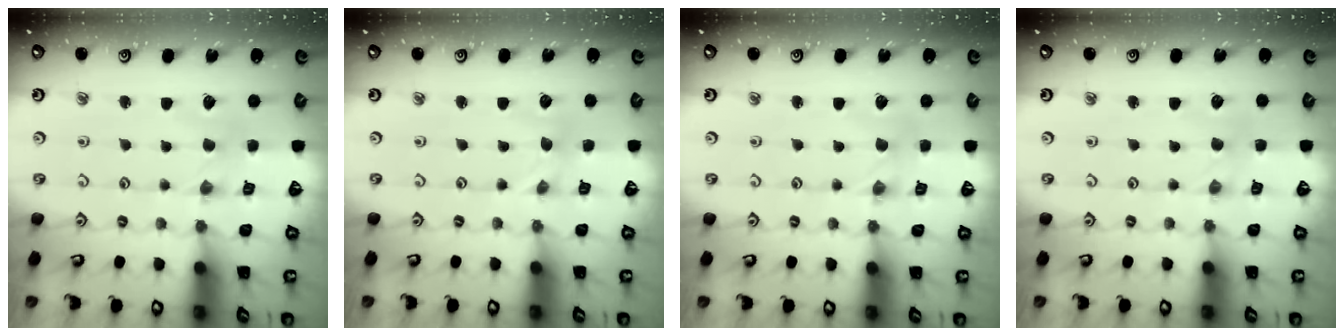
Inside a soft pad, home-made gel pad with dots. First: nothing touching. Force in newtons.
{"total": 0.0}
{"total": 0.5, "press": 0.5, "slide": 0.1}
{"total": 1.0, "press": 1.0, "slide": 0.2}